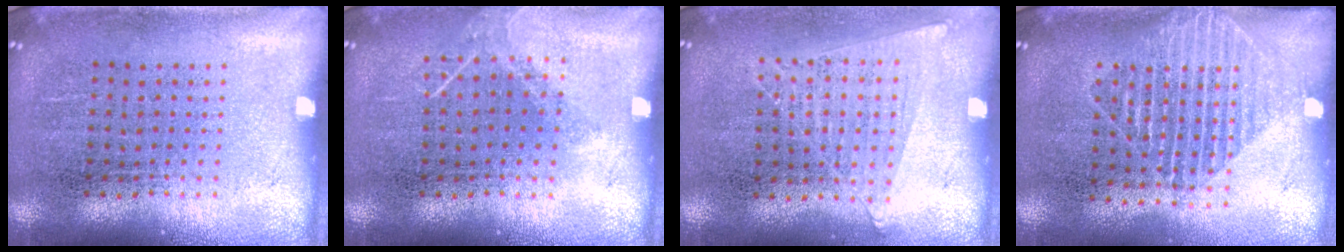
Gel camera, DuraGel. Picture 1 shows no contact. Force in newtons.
{"total": 1.0, "press": 0.9, "slide": 0.3}
{"total": 0.7, "press": 0.5, "slide": 0.5}
{"total": 1.5, "press": 1.3, "slide": 0.8}